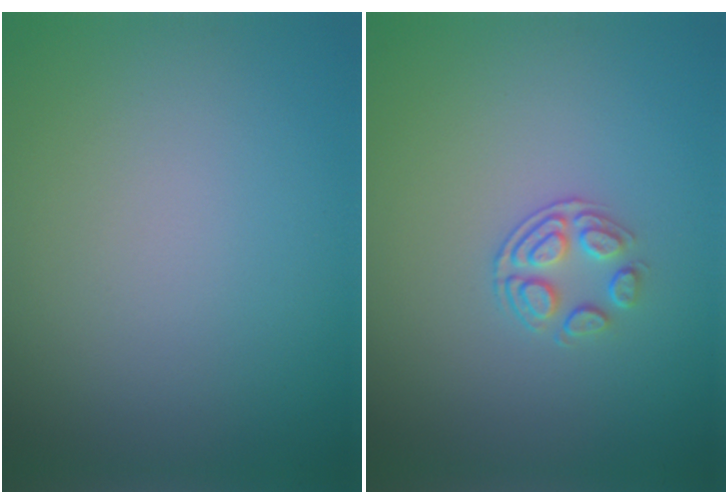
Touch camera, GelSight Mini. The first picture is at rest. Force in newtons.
{"total": 2.1, "press": 1.4, "slide": 1.5}